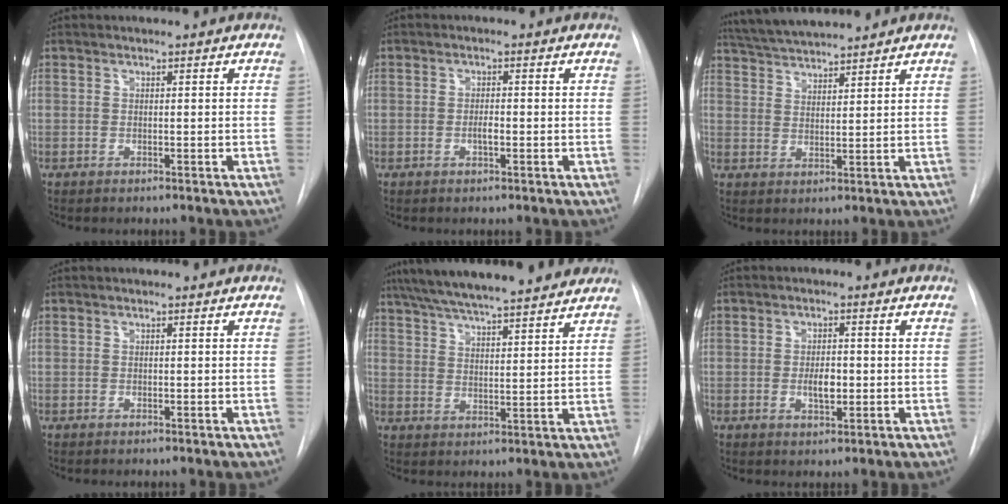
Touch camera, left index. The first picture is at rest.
{"total": 1.5, "force": [-0.5, 0.4, 1.4], "torque": [-0.025, 0.001, -0.010]}
{"total": 9.2, "force": [8.6, 0.1, 3.2], "torque": [-0.063, 0.027, 0.148]}
{"total": 0.0}
{"total": 20.4, "force": [17.5, 2.7, 10.0], "torque": [-0.170, 0.040, 0.252]}
{"total": 3.5, "force": [-0.5, 1.5, 3.1], "torque": [-0.051, 0.000, -0.006]}